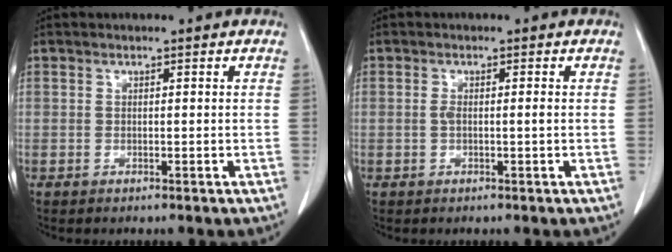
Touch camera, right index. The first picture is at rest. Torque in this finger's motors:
{"motor_torque": [0.16, 0.13, 0.03, 0.01]}